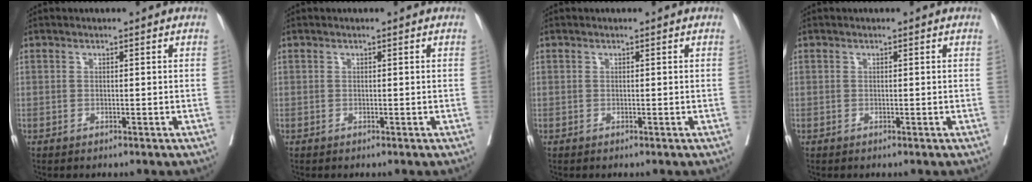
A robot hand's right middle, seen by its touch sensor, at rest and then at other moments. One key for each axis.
{"total": 0.0}
{"total": 0.0}
{"total": 0.0}